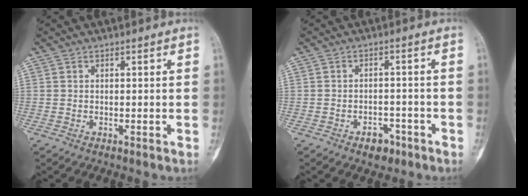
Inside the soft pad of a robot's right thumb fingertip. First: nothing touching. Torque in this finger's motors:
{"motor_torque": [0.30, 0.09, 0.20, -0.15, 0.03]}